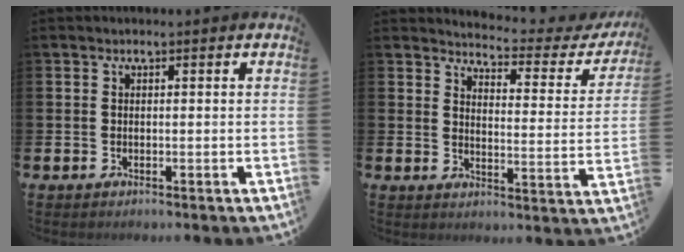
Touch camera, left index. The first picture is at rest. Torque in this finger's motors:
{"motor_torque": [0.17, -0.31, -0.08, 0.00]}